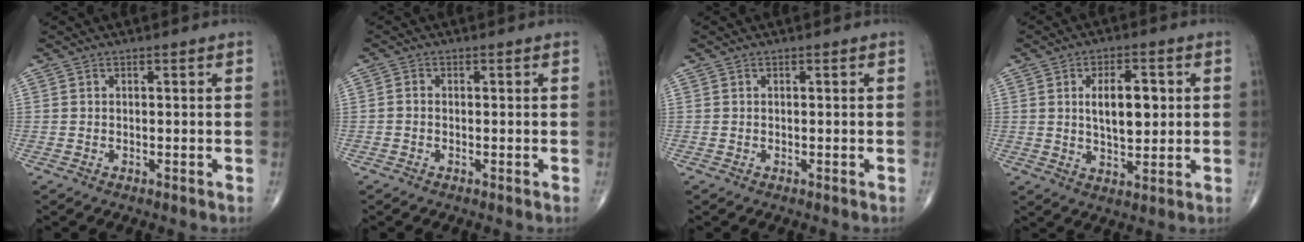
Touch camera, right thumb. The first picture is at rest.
{"total": 0.7, "force": [-0.2, 0.5, 0.4], "torque": [-0.005, 0.000, -0.008]}
{"total": 0.0}
{"total": 8.9, "force": [1.5, 4.4, 7.6], "torque": [-0.105, -0.006, 0.027]}